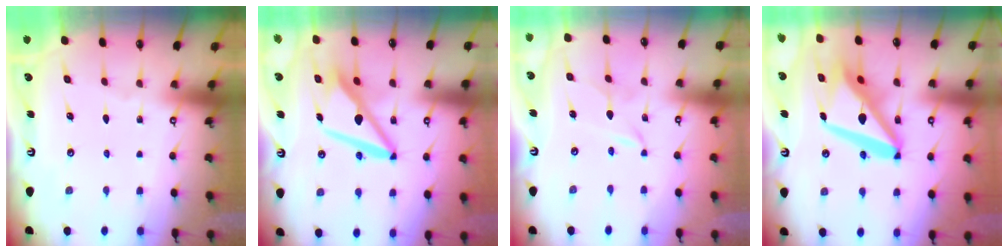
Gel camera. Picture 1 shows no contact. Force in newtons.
{"total": 10.8, "press": 10.7, "slide": 1.0}
{"total": 2.5, "press": 2.4, "slide": 0.4}
{"total": 17.1, "press": 16.9, "slide": 2.2}